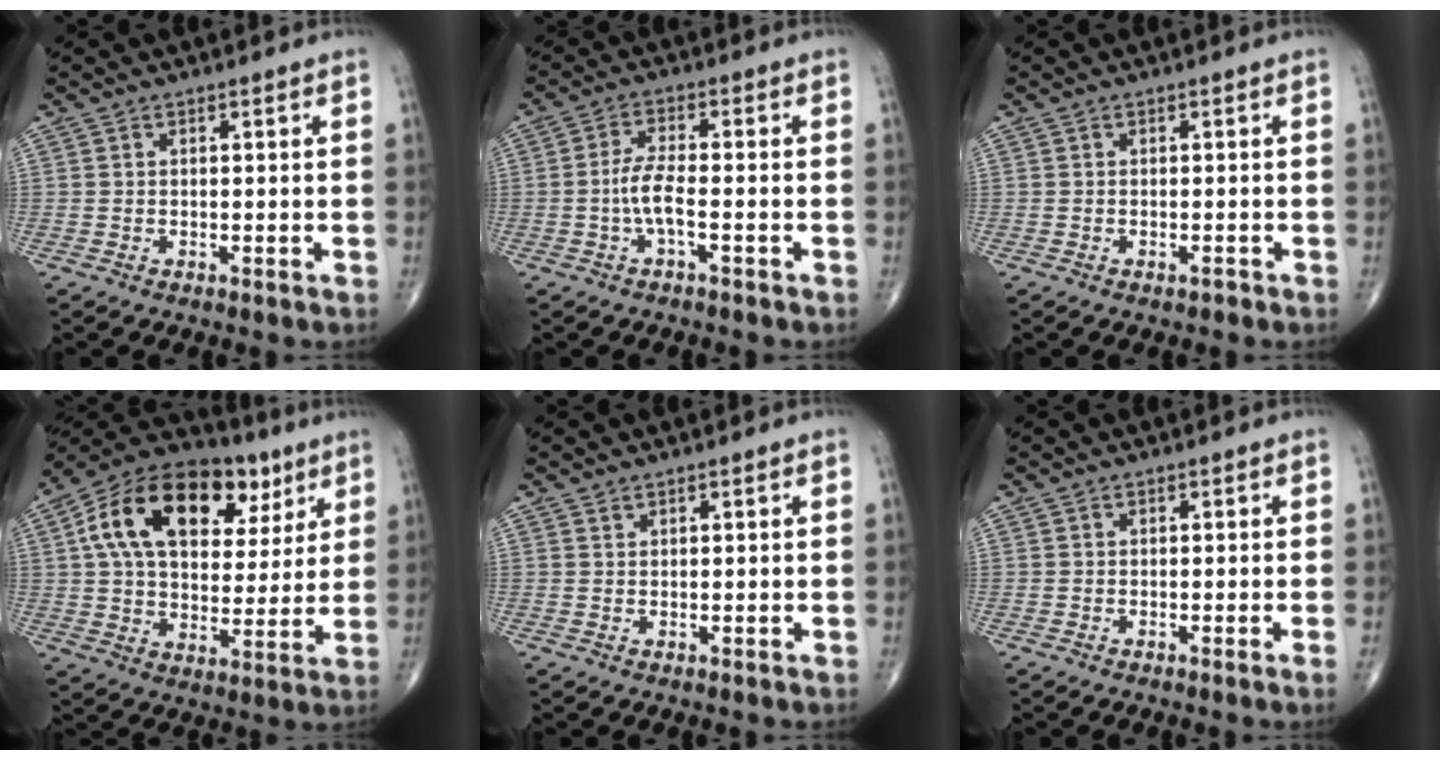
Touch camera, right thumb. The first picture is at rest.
{"total": 4.8, "force": [-1.4, 1.1, 4.5], "torque": [-0.100, 0.013, -0.030]}
{"total": 0.7, "force": [-0.5, 0.3, 0.4], "torque": [-0.006, -0.001, -0.009]}
{"total": 24.2, "force": [9.0, 14.5, 17.0], "torque": [-0.261, 0.014, 0.142]}
{"total": 0.5, "force": [0.5, 0.2, 0.1], "torque": [-0.001, -0.004, 0.009]}
{"total": 0.6, "force": [-0.2, -0.2, 0.5], "torque": [-0.007, 0.000, -0.006]}